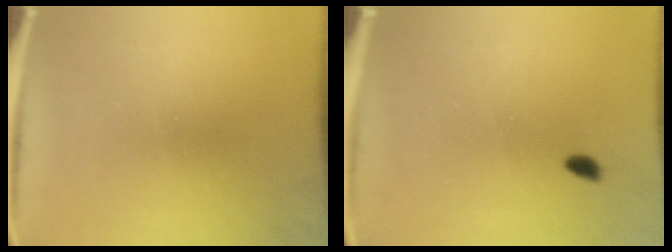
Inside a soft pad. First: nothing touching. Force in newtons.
{"total": 1.5}